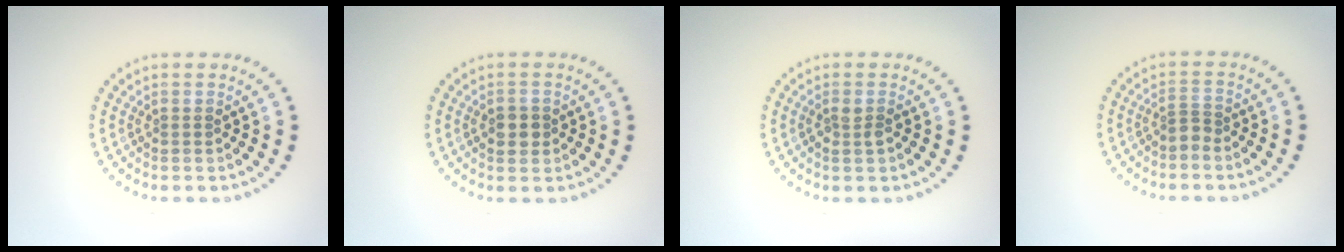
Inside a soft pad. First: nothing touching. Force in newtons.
{"total": 1.9, "press": 1.8, "slide": 0.4}
{"total": 0.9, "press": 0.9, "slide": 0.3}
{"total": 1.2, "press": 0.8, "slide": 0.9}